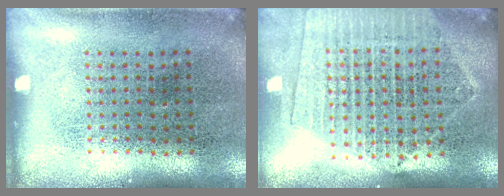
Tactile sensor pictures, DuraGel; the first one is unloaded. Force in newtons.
{"total": 2.0, "press": 1.8, "slide": 0.9}